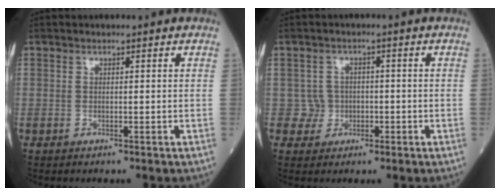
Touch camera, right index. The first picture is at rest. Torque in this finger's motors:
{"motor_torque": [-0.26, -0.13, -0.06, -0.04]}